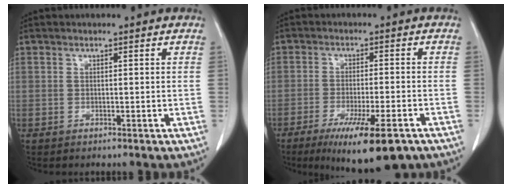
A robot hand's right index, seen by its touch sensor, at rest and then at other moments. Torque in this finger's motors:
{"motor_torque": [1.39, -0.75, 0.68, 0.19]}